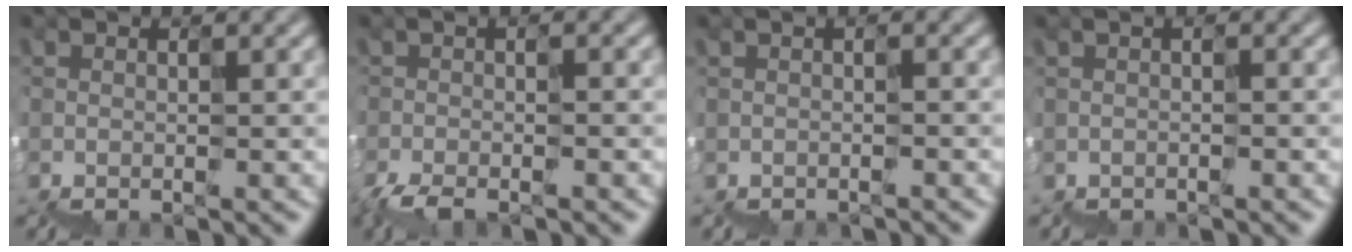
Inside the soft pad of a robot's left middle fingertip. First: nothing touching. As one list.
[{"total": 1.8, "force": [-1.8, 0.0, 0.4], "torque": [-0.011, 0.003, -0.036]}, {"total": 1.5, "force": [-1.5, 0.2, 0.3], "torque": [0.006, 0.002, -0.011]}, {"total": 0.9, "force": [-0.7, -0.2, -0.5], "torque": [0.012, -0.002, -0.008]}]